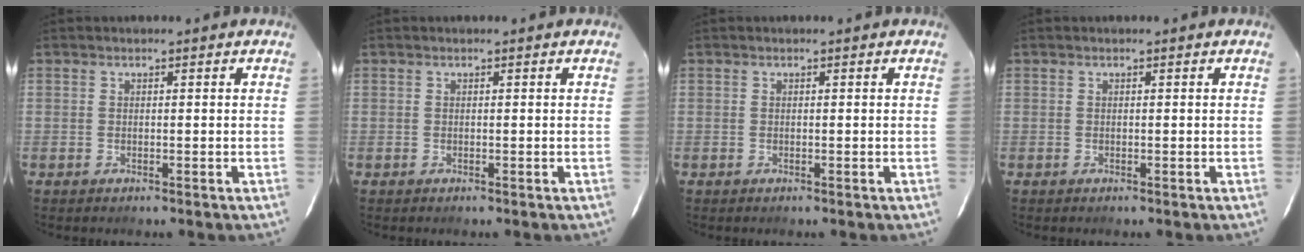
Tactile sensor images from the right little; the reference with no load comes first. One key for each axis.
{"total": 0.0}
{"total": 0.0}
{"total": 0.0}